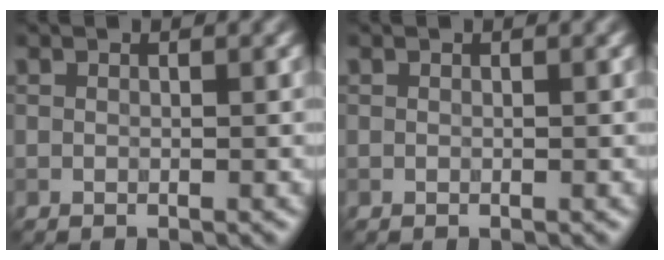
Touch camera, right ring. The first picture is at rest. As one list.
[{"total": 0.0}]